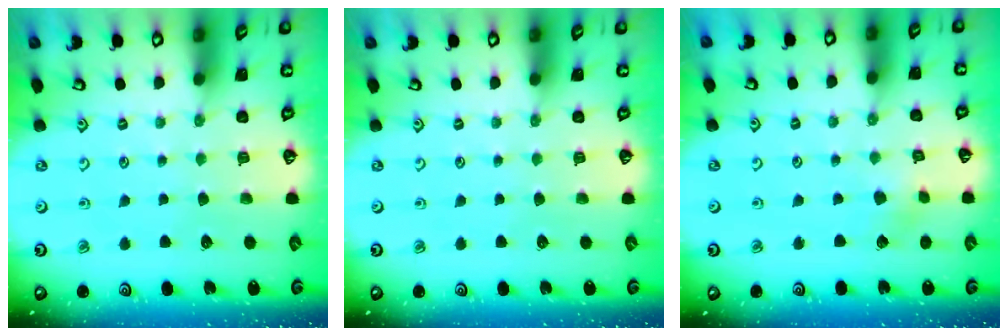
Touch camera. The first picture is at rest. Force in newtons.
{"total": 0.0}
{"total": 2.7, "press": 2.7, "slide": 0.3}